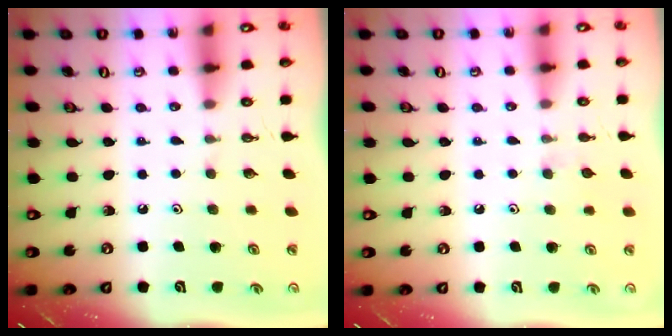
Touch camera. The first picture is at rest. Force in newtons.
{"total": 4.4, "press": 4.4, "slide": 0.6}